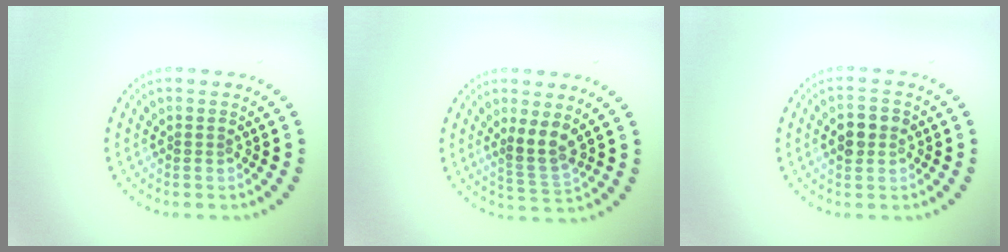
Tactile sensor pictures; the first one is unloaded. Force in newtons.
{"total": 2.6, "press": 2.1, "slide": 1.5}
{"total": 2.9, "press": 2.9, "slide": 0.2}